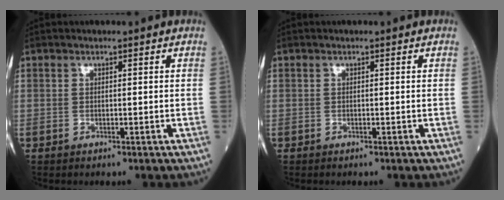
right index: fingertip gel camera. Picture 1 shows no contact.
{"total": 0.0}